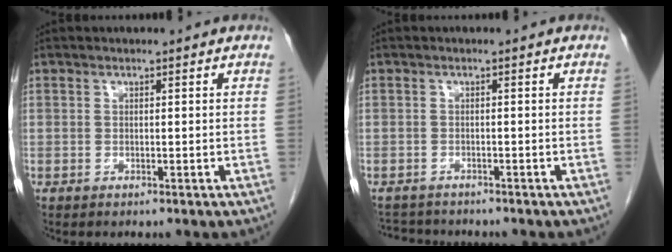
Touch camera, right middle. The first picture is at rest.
{"total": 4.2, "force": [-4.0, 0.9, 0.4], "torque": [-0.005, -0.008, -0.064]}